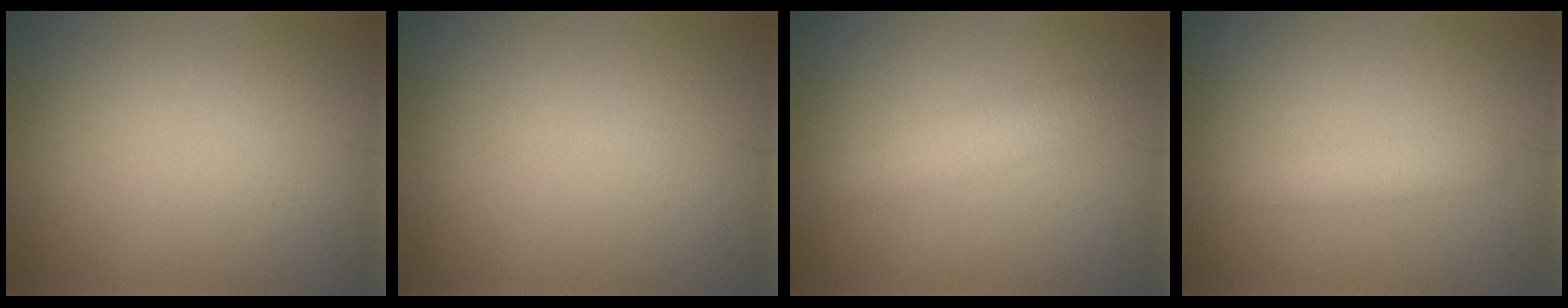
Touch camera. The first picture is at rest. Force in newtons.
{"total": 0.0}
{"total": 2.4, "press": 2.4, "slide": 0.0}
{"total": 1.6, "press": 1.6, "slide": 0.2}